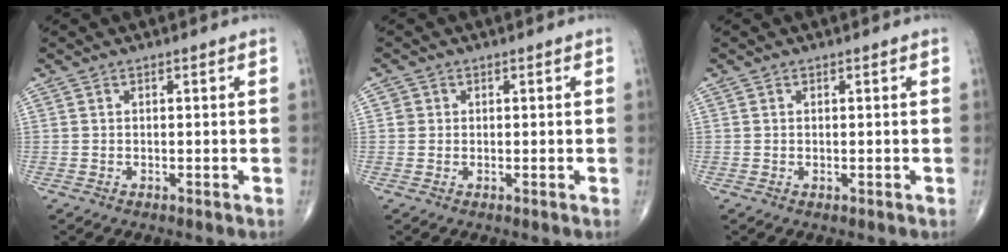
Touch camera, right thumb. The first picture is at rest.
{"total": 1.3, "force": [0.1, 1.3, 0.1], "torque": [0.009, 0.003, 0.000]}
{"total": 0.0}